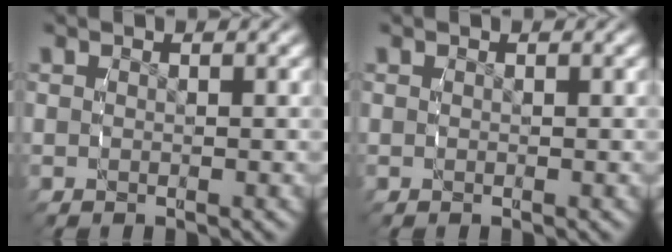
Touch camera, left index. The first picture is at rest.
{"total": 0.0}